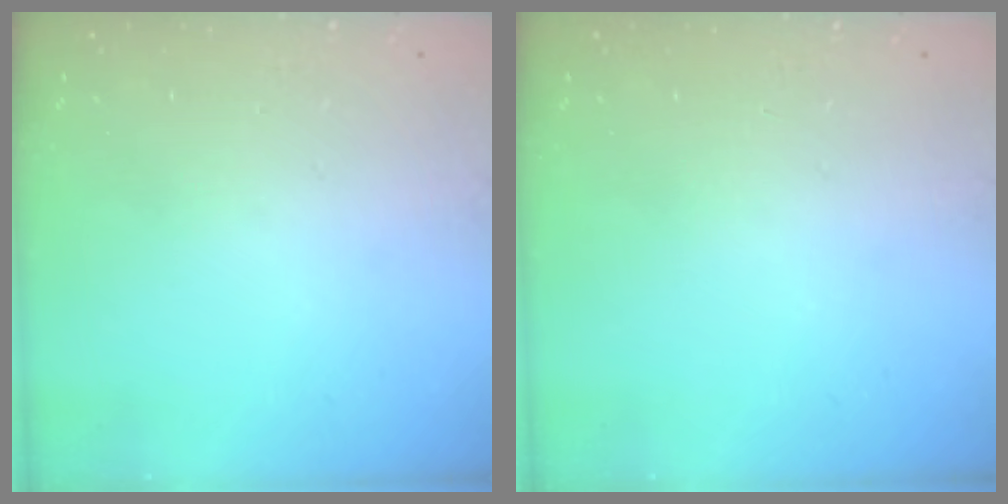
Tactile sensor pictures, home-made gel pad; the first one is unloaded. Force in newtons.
{"total": 0.0}